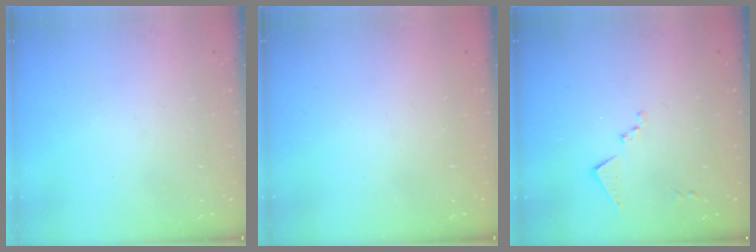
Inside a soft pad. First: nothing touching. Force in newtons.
{"total": 1.1, "press": 1.0, "slide": 0.1}
{"total": 8.6, "press": 8.6, "slide": 0.4}